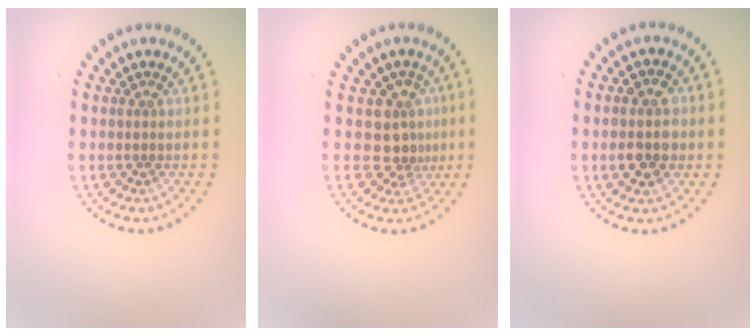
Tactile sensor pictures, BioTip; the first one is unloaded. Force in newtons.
{"total": 2.9, "press": 2.2, "slide": 1.9}
{"total": 3.6, "press": 3.5, "slide": 0.3}